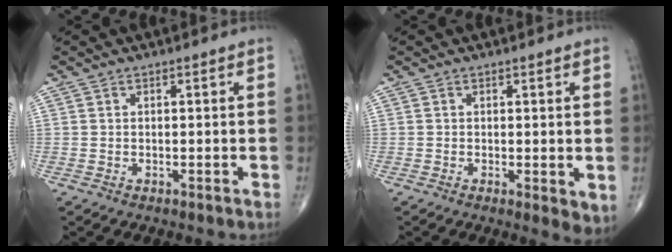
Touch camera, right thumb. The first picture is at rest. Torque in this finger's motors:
{"motor_torque": [-0.21, 0.22, -0.13, -0.05, 0.01]}